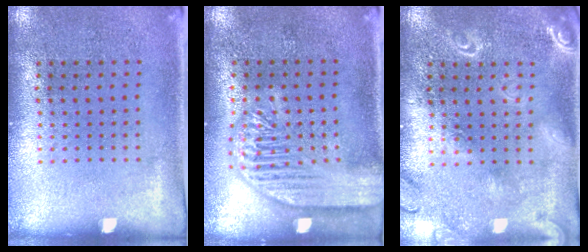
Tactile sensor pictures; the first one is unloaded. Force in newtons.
{"total": 3.4, "press": 3.4, "slide": 0.3}
{"total": 1.9, "press": 1.9, "slide": 0.2}